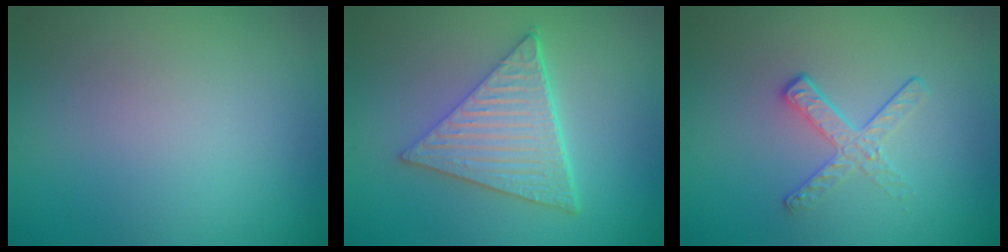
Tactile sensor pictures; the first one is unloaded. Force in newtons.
{"total": 6.0, "press": 4.5, "slide": 4.0}
{"total": 2.1, "press": 1.4, "slide": 1.6}